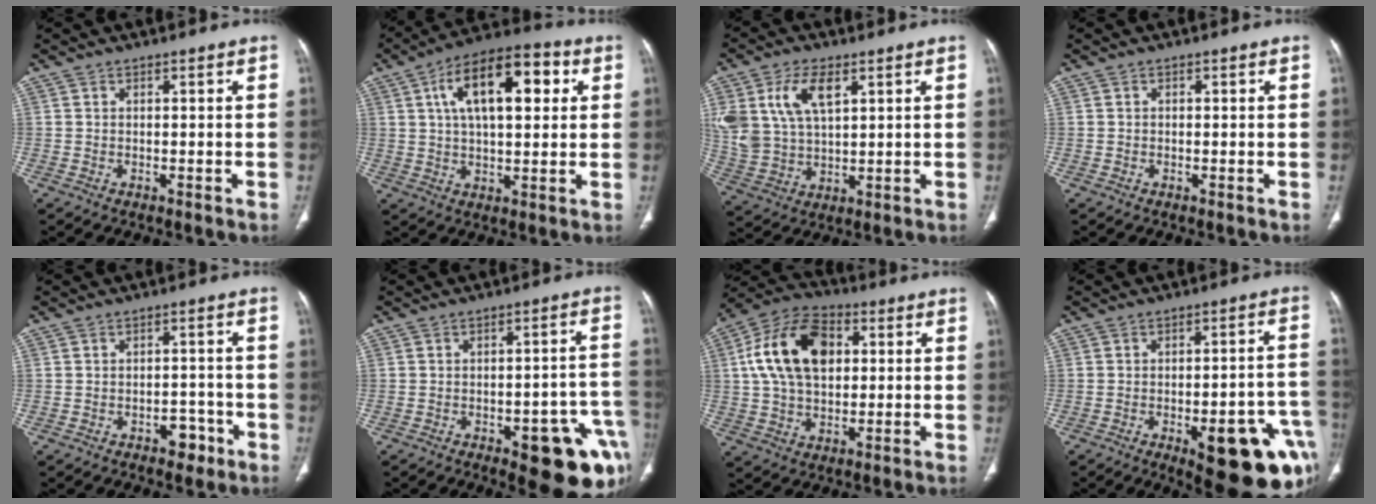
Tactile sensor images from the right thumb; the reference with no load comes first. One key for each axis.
{"total": 17.0, "fx": 5.0, "fy": 8.0, "fz": 14.2, "tx": -0.209, "ty": 0.016, "tz": 0.073}
{"total": 13.4, "fx": 5.3, "fy": 7.6, "fz": 9.7, "tx": -0.200, "ty": -0.007, "tz": 0.115}
{"total": 0.0}
{"total": 4.0, "fx": -2.2, "fy": 2.5, "fz": 2.2, "tx": -0.012, "ty": 0.018, "tz": -0.028}
{"total": 16.6, "fx": -7.3, "fy": 6.1, "fz": 13.6, "tx": -0.100, "ty": 0.038, "tz": -0.075}
{"total": 17.1, "fx": 3.4, "fy": 11.0, "fz": 12.6, "tx": -0.213, "ty": 0.016, "tz": 0.055}
{"total": 20.2, "fx": -8.4, "fy": 7.1, "fz": 16.9, "tx": -0.138, "ty": 0.033, "tz": -0.091}